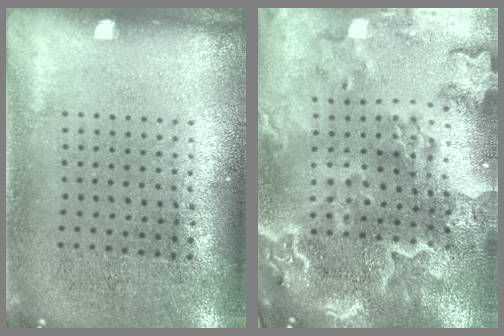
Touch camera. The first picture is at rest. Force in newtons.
{"total": 4.0, "press": 3.3, "slide": 2.2}